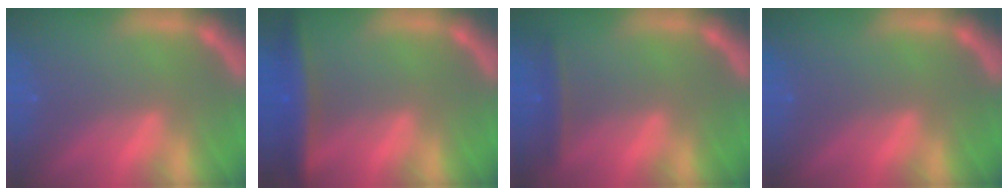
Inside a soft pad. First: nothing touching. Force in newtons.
{"total": 5.0}
{"total": 1.9}
{"total": 0.0}